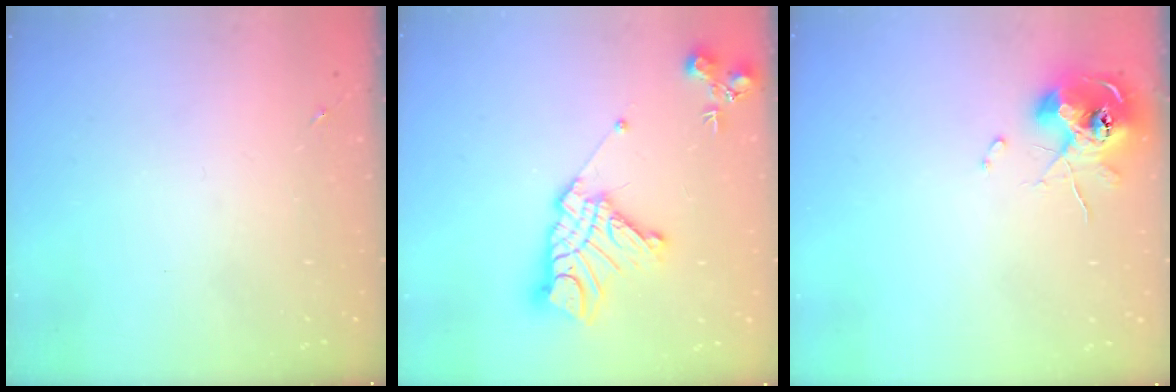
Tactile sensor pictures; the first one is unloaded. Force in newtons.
{"total": 18.2, "press": 18.1, "slide": 1.5}
{"total": 10.0, "press": 9.9, "slide": 1.1}